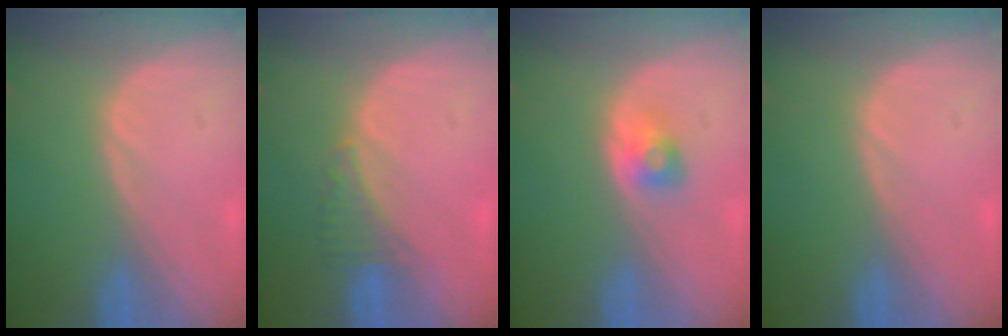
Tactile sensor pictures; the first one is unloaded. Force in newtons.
{"total": 2.7, "press": 2.6, "slide": 0.7}
{"total": 2.6, "press": 2.4, "slide": 1.0}
{"total": 0.0}